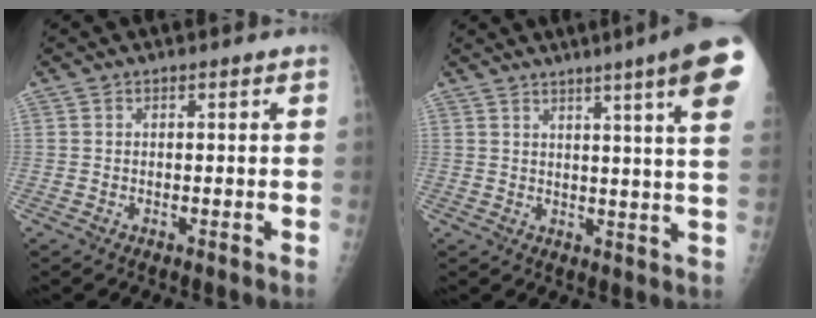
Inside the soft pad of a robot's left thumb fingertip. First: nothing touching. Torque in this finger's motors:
{"motor_torque": [2.48, 2.52, 1.76, -0.82, 0.19]}